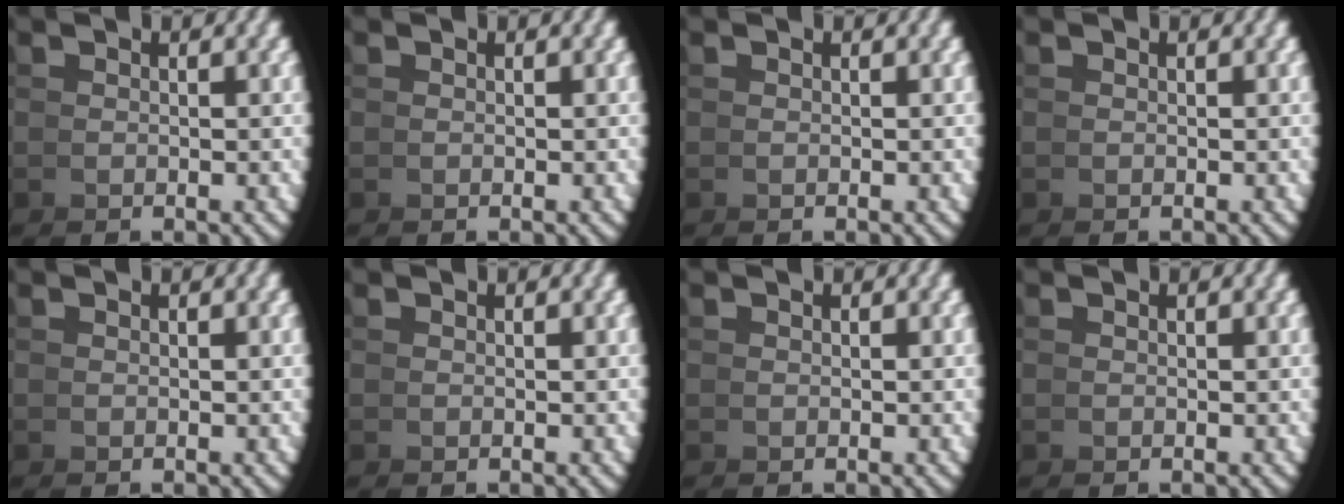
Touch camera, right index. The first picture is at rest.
{"total": 0.0}
{"total": 0.0}
{"total": 0.0}
{"total": 0.0}
{"total": 0.0}
{"total": 0.0}
{"total": 0.0}